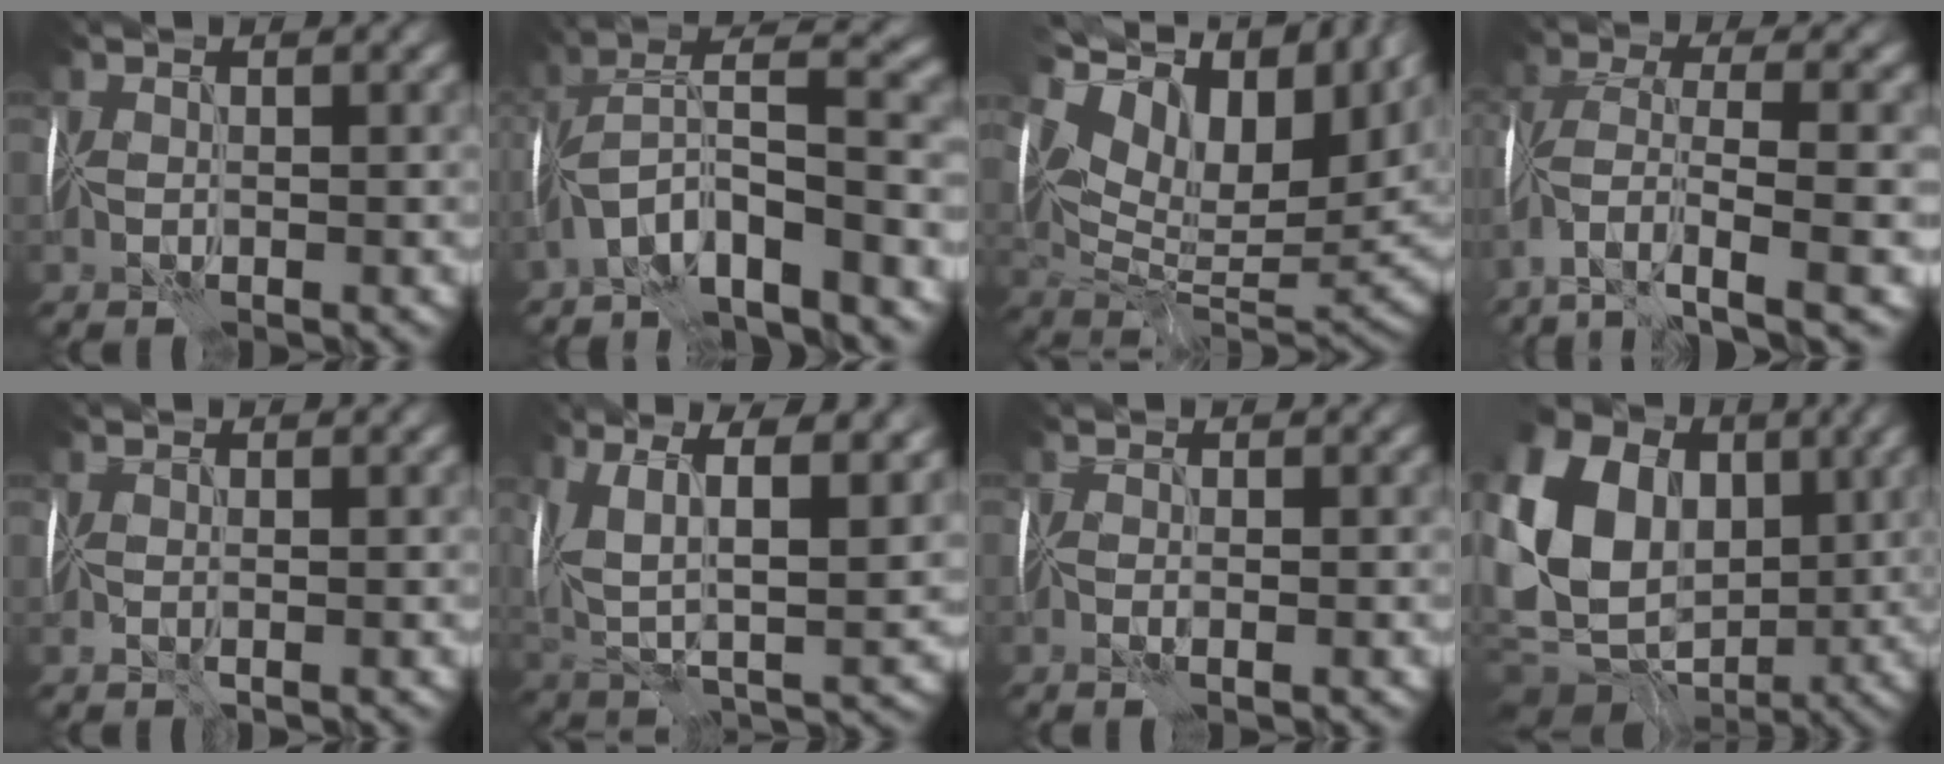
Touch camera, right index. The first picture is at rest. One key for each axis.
{"total": 9.2, "fx": -5.1, "fy": 2.2, "fz": 7.4, "tx": -0.111, "ty": 0.025, "tz": -0.099}
{"total": 17.5, "fx": 7.7, "fy": 9.3, "fz": 12.6, "tx": -0.212, "ty": 0.031, "tz": 0.170}
{"total": 7.9, "fx": -2.9, "fy": 2.7, "fz": 6.8, "tx": -0.130, "ty": 0.011, "tz": -0.061}
{"total": 0.8, "fx": 0.2, "fy": 0.1, "fz": 0.7, "tx": -0.015, "ty": 0.000, "tz": 0.003}
{"total": 12.0, "fx": 4.4, "fy": 4.7, "fz": 10.1, "tx": -0.202, "ty": 0.005, "tz": 0.084}
{"total": 0.9, "fx": -0.2, "fy": 0.0, "fz": 0.9, "tx": -0.021, "ty": 0.000, "tz": -0.005}
{"total": 17.2, "fx": 1.4, "fy": 13.4, "fz": 10.7, "tx": -0.239, "ty": 0.005, "tz": 0.033}